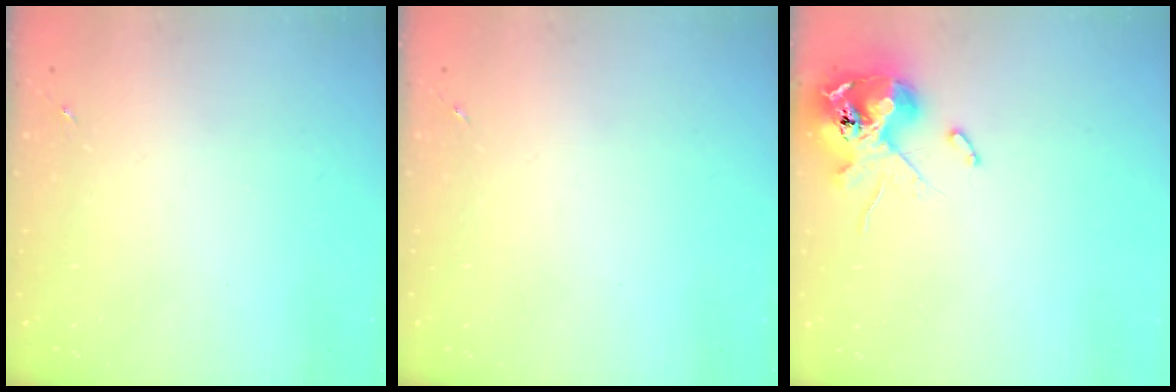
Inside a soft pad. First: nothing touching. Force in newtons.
{"total": 0.0}
{"total": 12.7, "press": 12.5, "slide": 2.1}